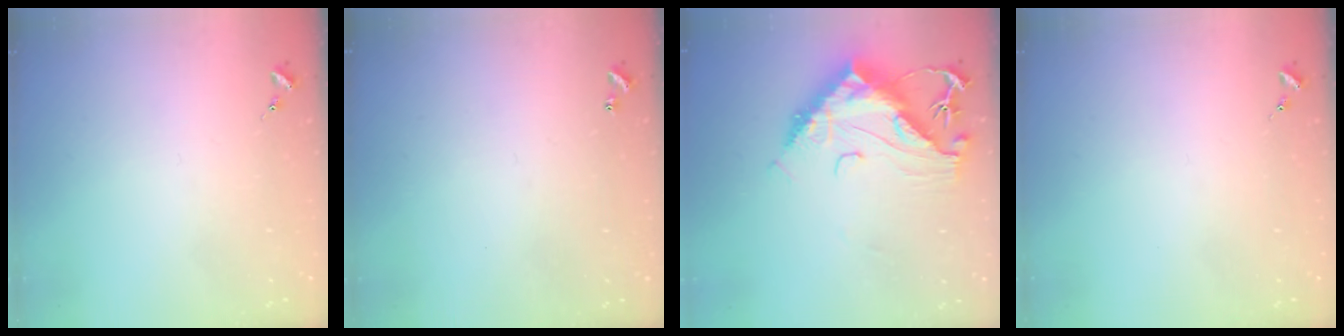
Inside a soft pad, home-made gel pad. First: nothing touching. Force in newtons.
{"total": 1.0, "press": 1.0, "slide": 0.2}
{"total": 14.6, "press": 14.5, "slide": 1.5}
{"total": 0.0}